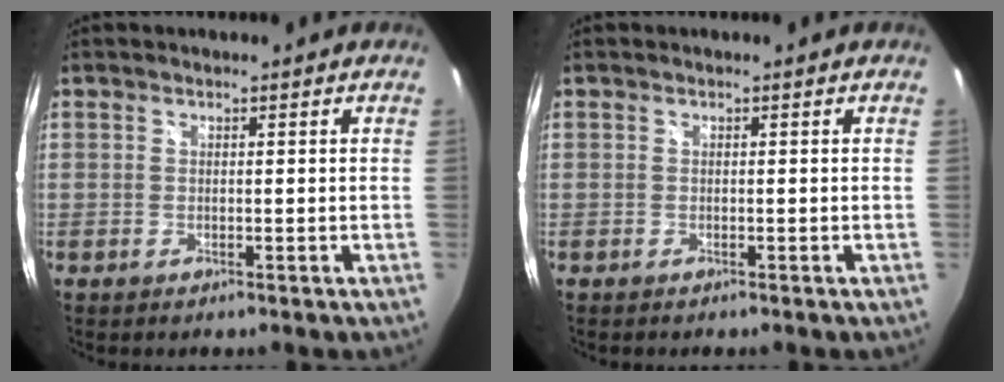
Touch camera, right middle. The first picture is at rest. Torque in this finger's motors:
{"motor_torque": [-0.27, -0.05, 0.02, -0.01]}